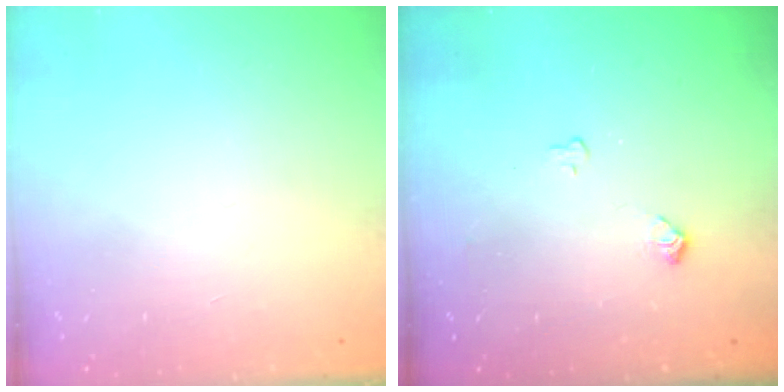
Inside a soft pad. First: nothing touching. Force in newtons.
{"total": 5.7, "press": 5.7, "slide": 0.7}